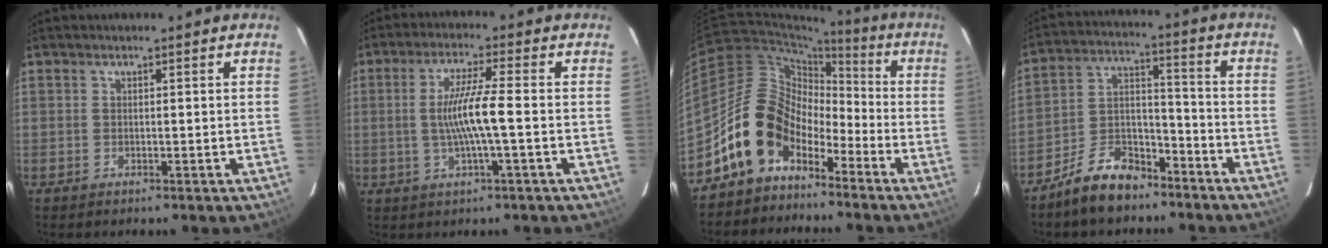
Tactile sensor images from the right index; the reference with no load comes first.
{"total": 7.7, "force": [-1.0, -0.5, 7.6], "torque": [-0.146, -0.004, -0.014]}
{"total": 12.5, "force": [-7.6, 8.5, 5.2], "torque": [-0.099, 0.030, -0.134]}
{"total": 11.4, "force": [-8.5, 5.6, 5.3], "torque": [-0.109, 0.036, -0.143]}